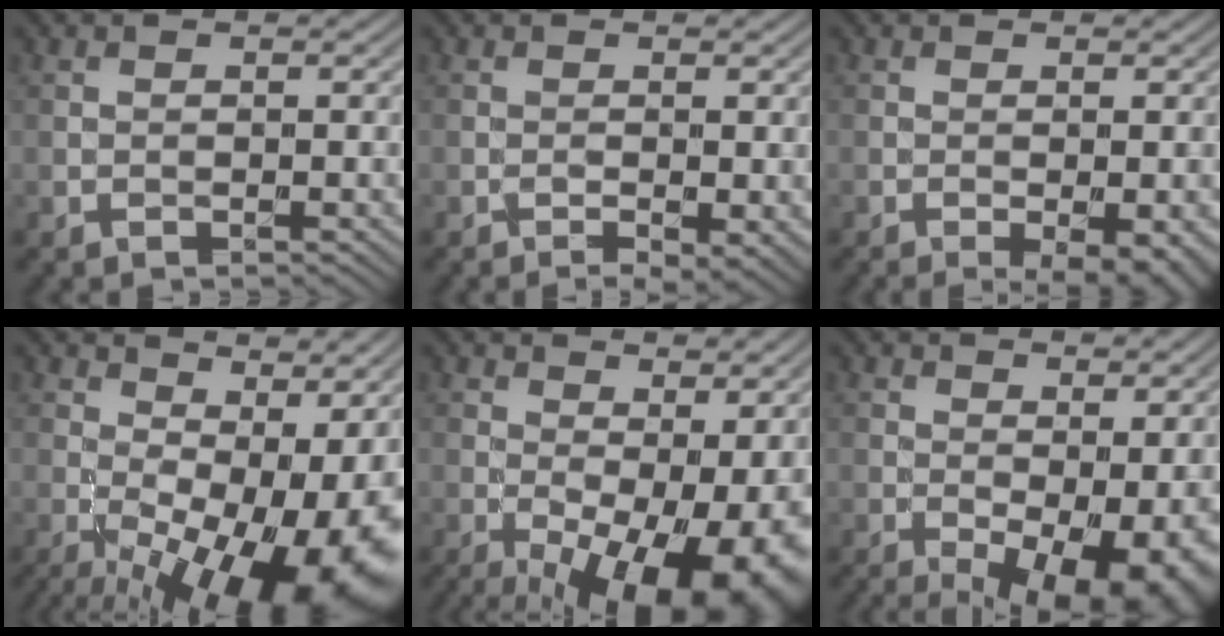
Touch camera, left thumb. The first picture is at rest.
{"total": 3.2, "force": [-1.1, 1.0, 2.9], "torque": [-0.044, -0.008, -0.013]}
{"total": 4.4, "force": [-1.9, 1.3, 3.7], "torque": [-0.057, -0.006, -0.022]}
{"total": 17.4, "force": [-0.4, 8.0, 15.4], "torque": [-0.193, -0.009, 0.021]}
{"total": 16.7, "force": [-2.8, 7.7, 14.5], "torque": [-0.195, -0.017, -0.009]}
{"total": 11.2, "force": [-3.0, 5.2, 9.5], "torque": [-0.129, -0.013, -0.029]}